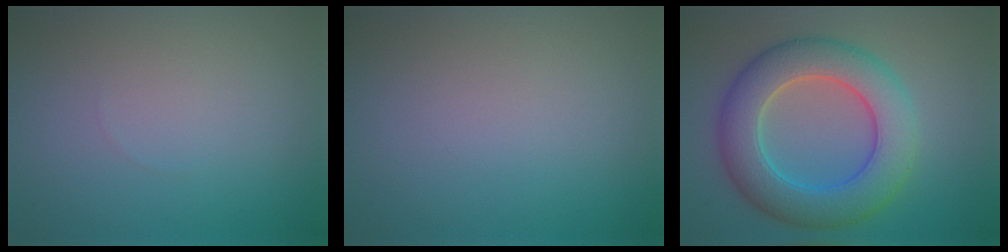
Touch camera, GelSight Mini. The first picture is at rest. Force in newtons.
{"total": 0.0}
{"total": 8.3, "press": 8.3, "slide": 0.4}